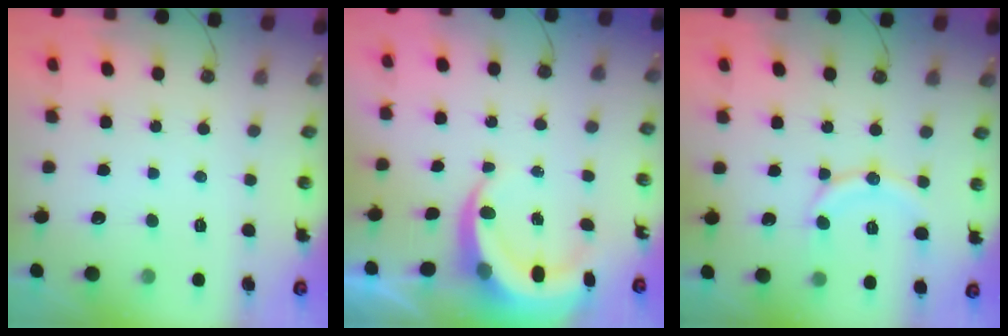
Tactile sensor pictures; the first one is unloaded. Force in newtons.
{"total": 7.4, "press": 7.4, "slide": 0.8}
{"total": 11.9, "press": 11.8, "slide": 0.9}